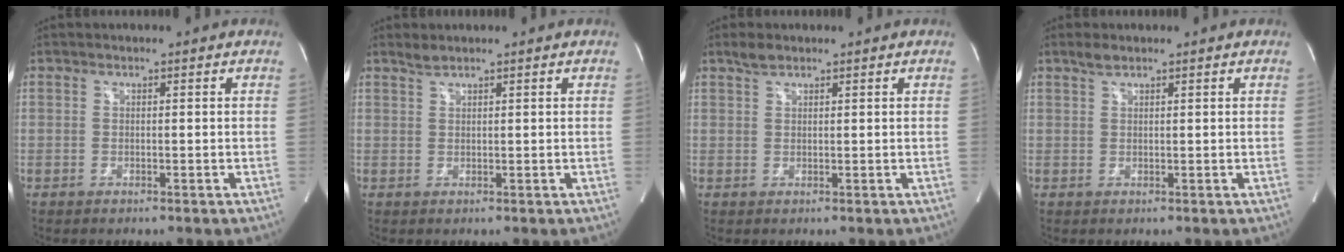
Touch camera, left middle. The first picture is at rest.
{"total": 1.2, "force": [1.1, -0.1, 0.4], "torque": [-0.011, 0.003, 0.028]}
{"total": 1.8, "force": [1.5, 0.6, 0.8], "torque": [-0.022, 0.007, 0.032]}
{"total": 1.4, "force": [1.2, 0.3, 0.7], "torque": [-0.021, 0.004, 0.029]}